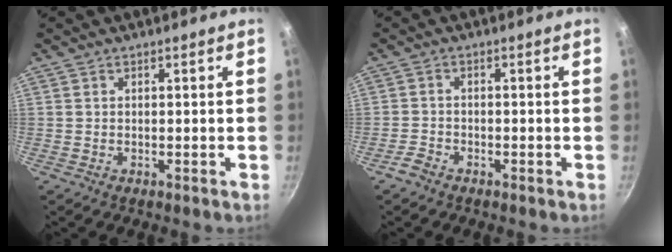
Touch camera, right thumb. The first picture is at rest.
{"total": 2.3, "force": [-1.9, 1.1, 0.8], "torque": [-0.026, 0.016, -0.037]}